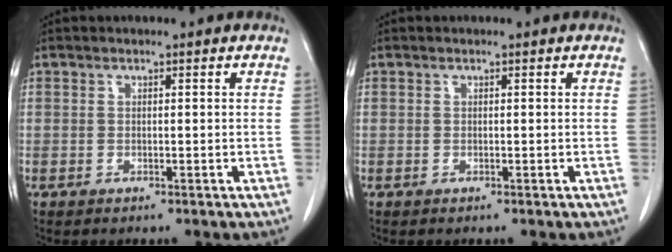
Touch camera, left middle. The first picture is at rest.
{"total": 0.0}